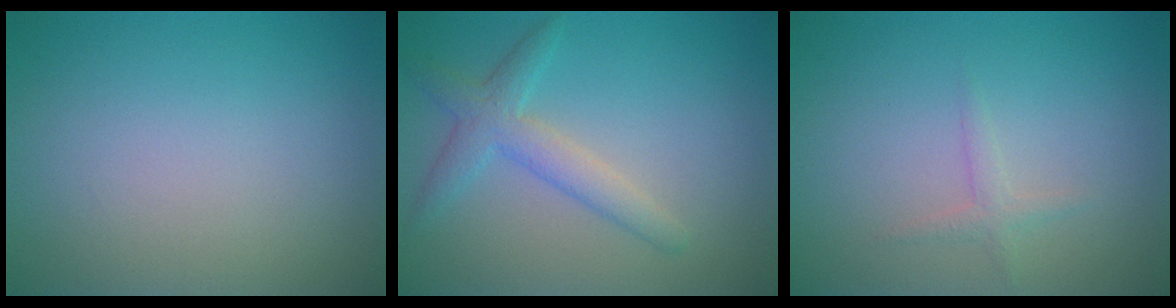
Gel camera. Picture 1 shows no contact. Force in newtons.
{"total": 3.0, "press": 3.0, "slide": 0.1}
{"total": 1.1, "press": 1.1, "slide": 0.1}